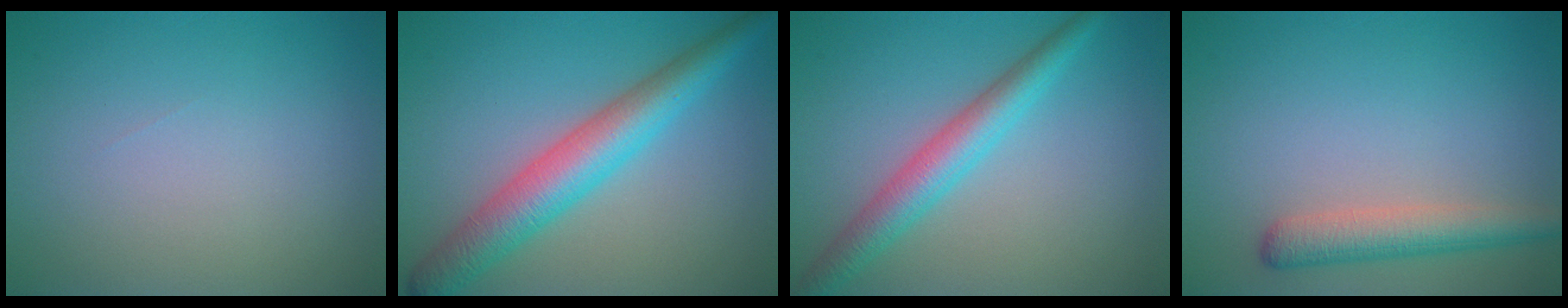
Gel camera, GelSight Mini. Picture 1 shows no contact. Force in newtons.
{"total": 6.1, "press": 6.1, "slide": 0.1}
{"total": 4.2, "press": 4.2, "slide": 0.1}
{"total": 3.6, "press": 3.6, "slide": 0.2}